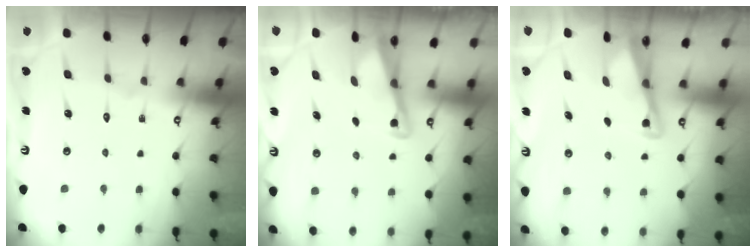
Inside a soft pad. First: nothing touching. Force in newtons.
{"total": 2.9, "press": 2.9, "slide": 0.4}
{"total": 3.0, "press": 2.9, "slide": 0.4}